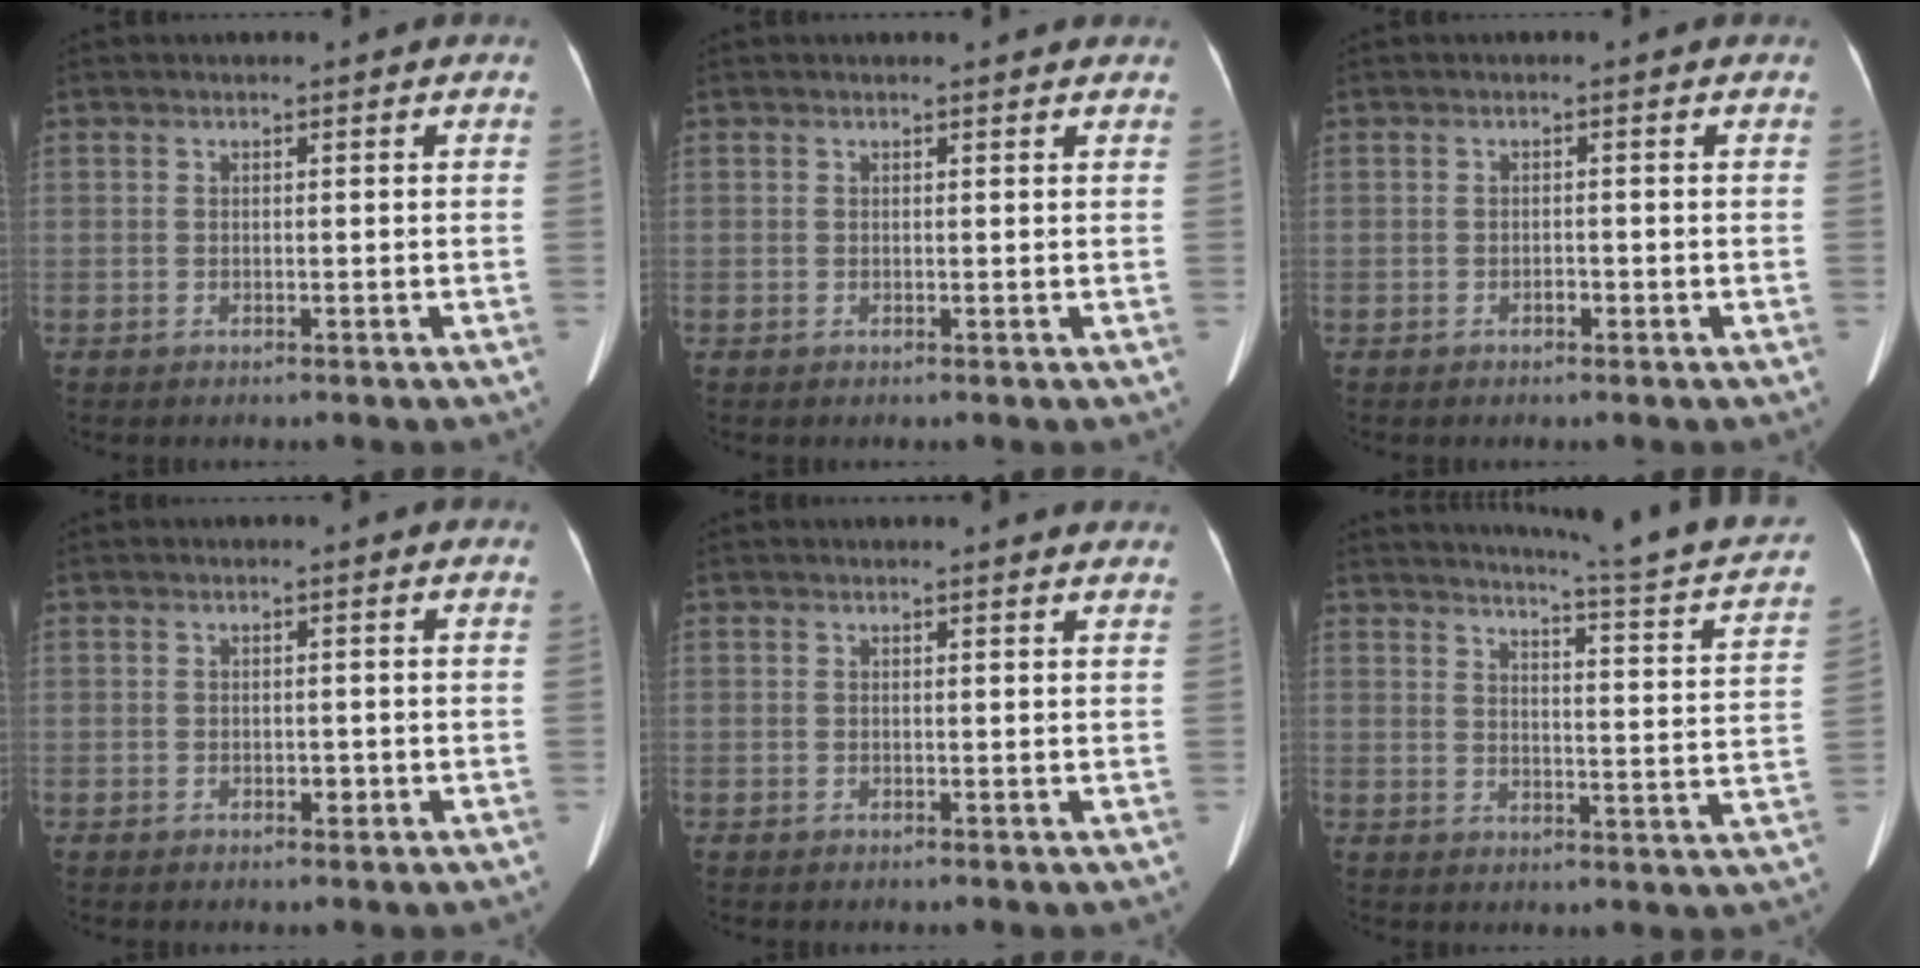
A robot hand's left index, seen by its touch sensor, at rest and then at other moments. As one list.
[{"total": 1.9, "force": [1.8, 0.3, 0.4], "torque": [-0.011, 0.003, 0.014]}, {"total": 0.9, "force": [-0.5, 0.5, 0.5], "torque": [-0.007, 0.003, -0.008]}, {"total": 0.9, "force": [-0.2, 0.6, 0.6], "torque": [-0.009, 0.001, -0.003]}, {"total": 4.2, "force": [4.0, 0.5, 1.0], "torque": [-0.013, 0.003, 0.032]}, {"total": 18.8, "force": [17.2, -0.6, 7.7], "torque": [-0.110, -0.071, 0.195]}]